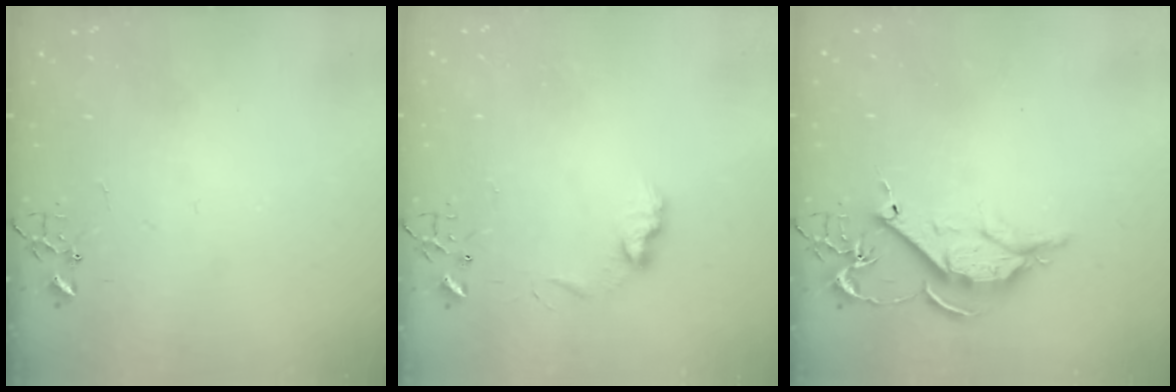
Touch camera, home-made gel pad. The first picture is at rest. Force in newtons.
{"total": 7.5, "press": 7.5, "slide": 0.2}
{"total": 9.9, "press": 9.8, "slide": 0.8}